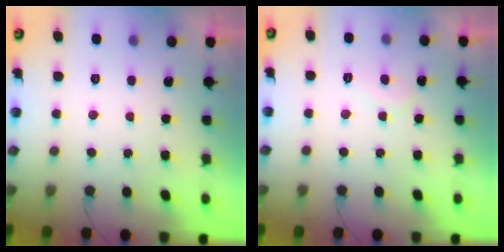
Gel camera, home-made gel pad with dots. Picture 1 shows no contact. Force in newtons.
{"total": 6.1, "press": 6.1, "slide": 0.5}